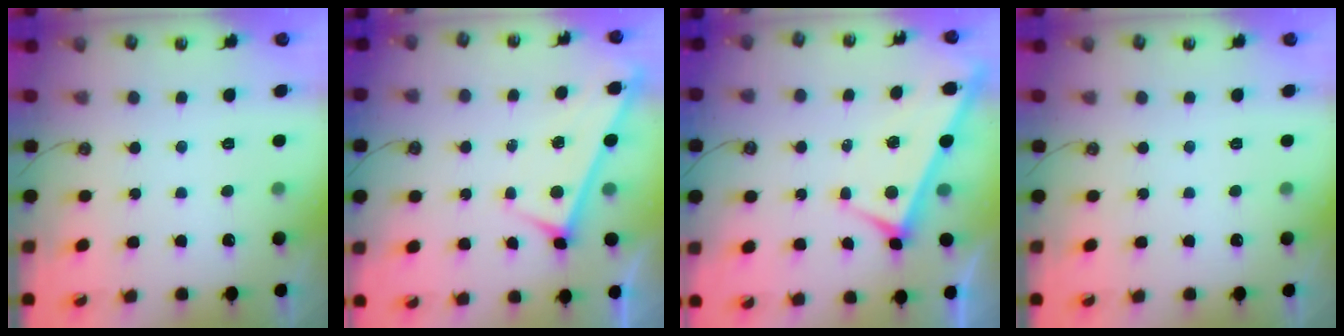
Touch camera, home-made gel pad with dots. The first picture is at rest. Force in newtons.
{"total": 3.3, "press": 3.3, "slide": 0.3}
{"total": 4.0, "press": 4.0, "slide": 0.4}
{"total": 0.0}